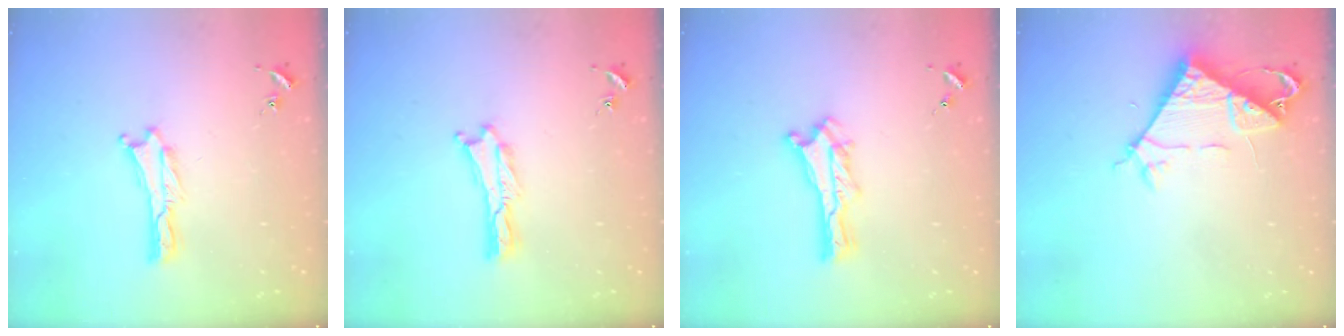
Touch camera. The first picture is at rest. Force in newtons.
{"total": 0.0}
{"total": 1.2, "press": 1.2, "slide": 0.2}
{"total": 7.3, "press": 7.2, "slide": 0.7}